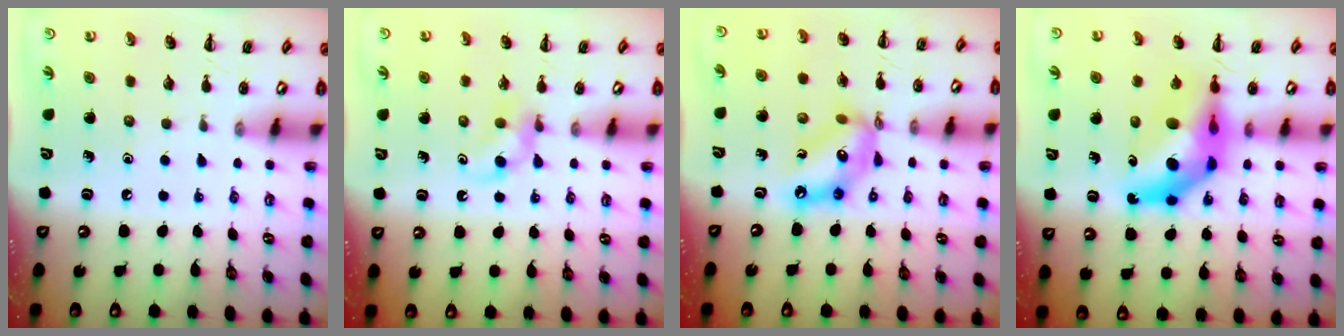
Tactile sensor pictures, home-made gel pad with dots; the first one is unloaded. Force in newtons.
{"total": 3.7, "press": 3.5, "slide": 1.2}
{"total": 12.9, "press": 12.5, "slide": 3.2}
{"total": 13.1, "press": 12.5, "slide": 4.0}